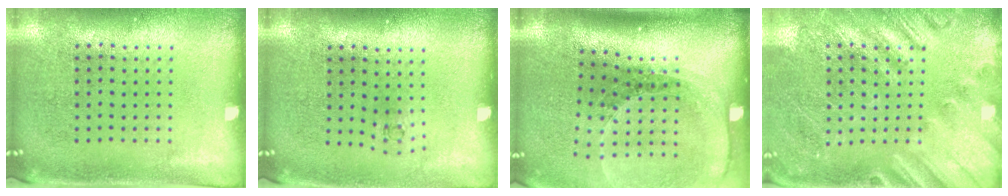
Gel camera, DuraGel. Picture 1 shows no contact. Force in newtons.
{"total": 0.6, "press": 0.2, "slide": 0.5}
{"total": 1.9, "press": 1.6, "slide": 1.0}
{"total": 2.4, "press": 2.4, "slide": 0.5}